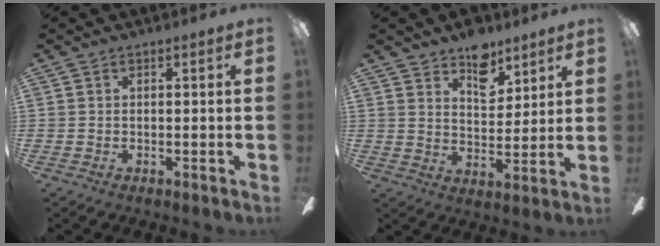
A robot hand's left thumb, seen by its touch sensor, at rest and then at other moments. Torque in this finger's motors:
{"motor_torque": [0.38, -0.20, 0.51, -0.62, 0.01]}